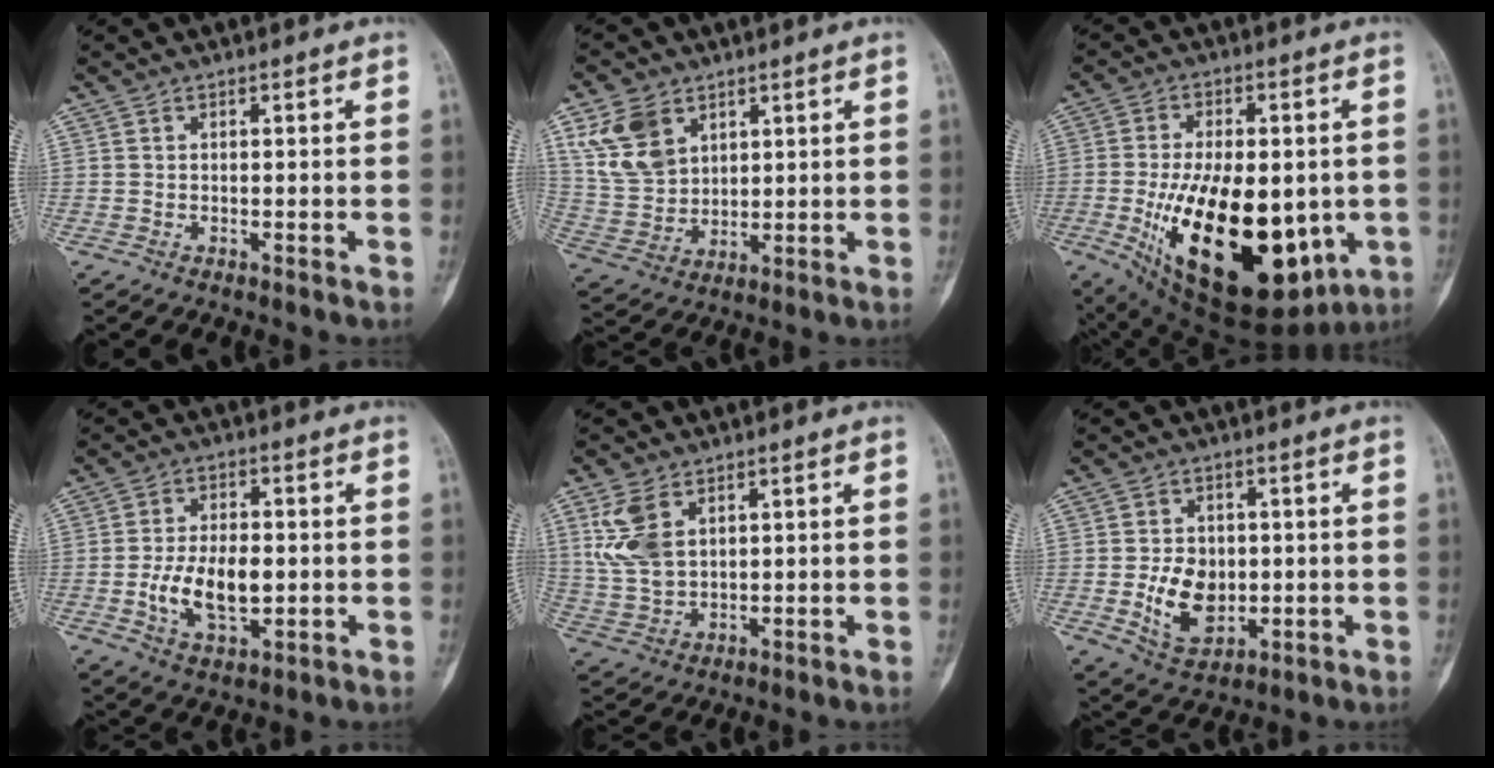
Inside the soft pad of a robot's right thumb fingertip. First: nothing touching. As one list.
[{"total": 11.1, "force": [5.5, 7.7, 5.9], "torque": [-0.101, -0.017, 0.121]}, {"total": 27.4, "force": [-5.6, 13.7, 23.0], "torque": [-0.348, -0.027, -0.057]}, {"total": 10.7, "force": [-1.3, 6.0, 8.8], "torque": [-0.146, 0.002, -0.019]}, {"total": 9.0, "force": [3.6, 5.7, 6.0], "torque": [-0.122, -0.008, 0.084]}, {"total": 9.5, "force": [-0.8, 6.9, 6.5], "torque": [-0.079, -0.006, 0.000]}]